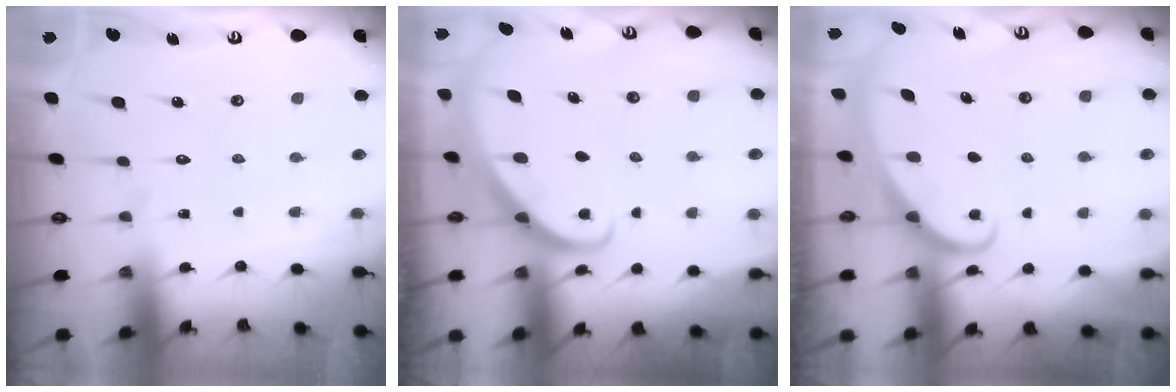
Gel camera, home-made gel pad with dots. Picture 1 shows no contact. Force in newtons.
{"total": 2.6, "press": 2.6, "slide": 0.2}
{"total": 2.2, "press": 2.2, "slide": 0.4}